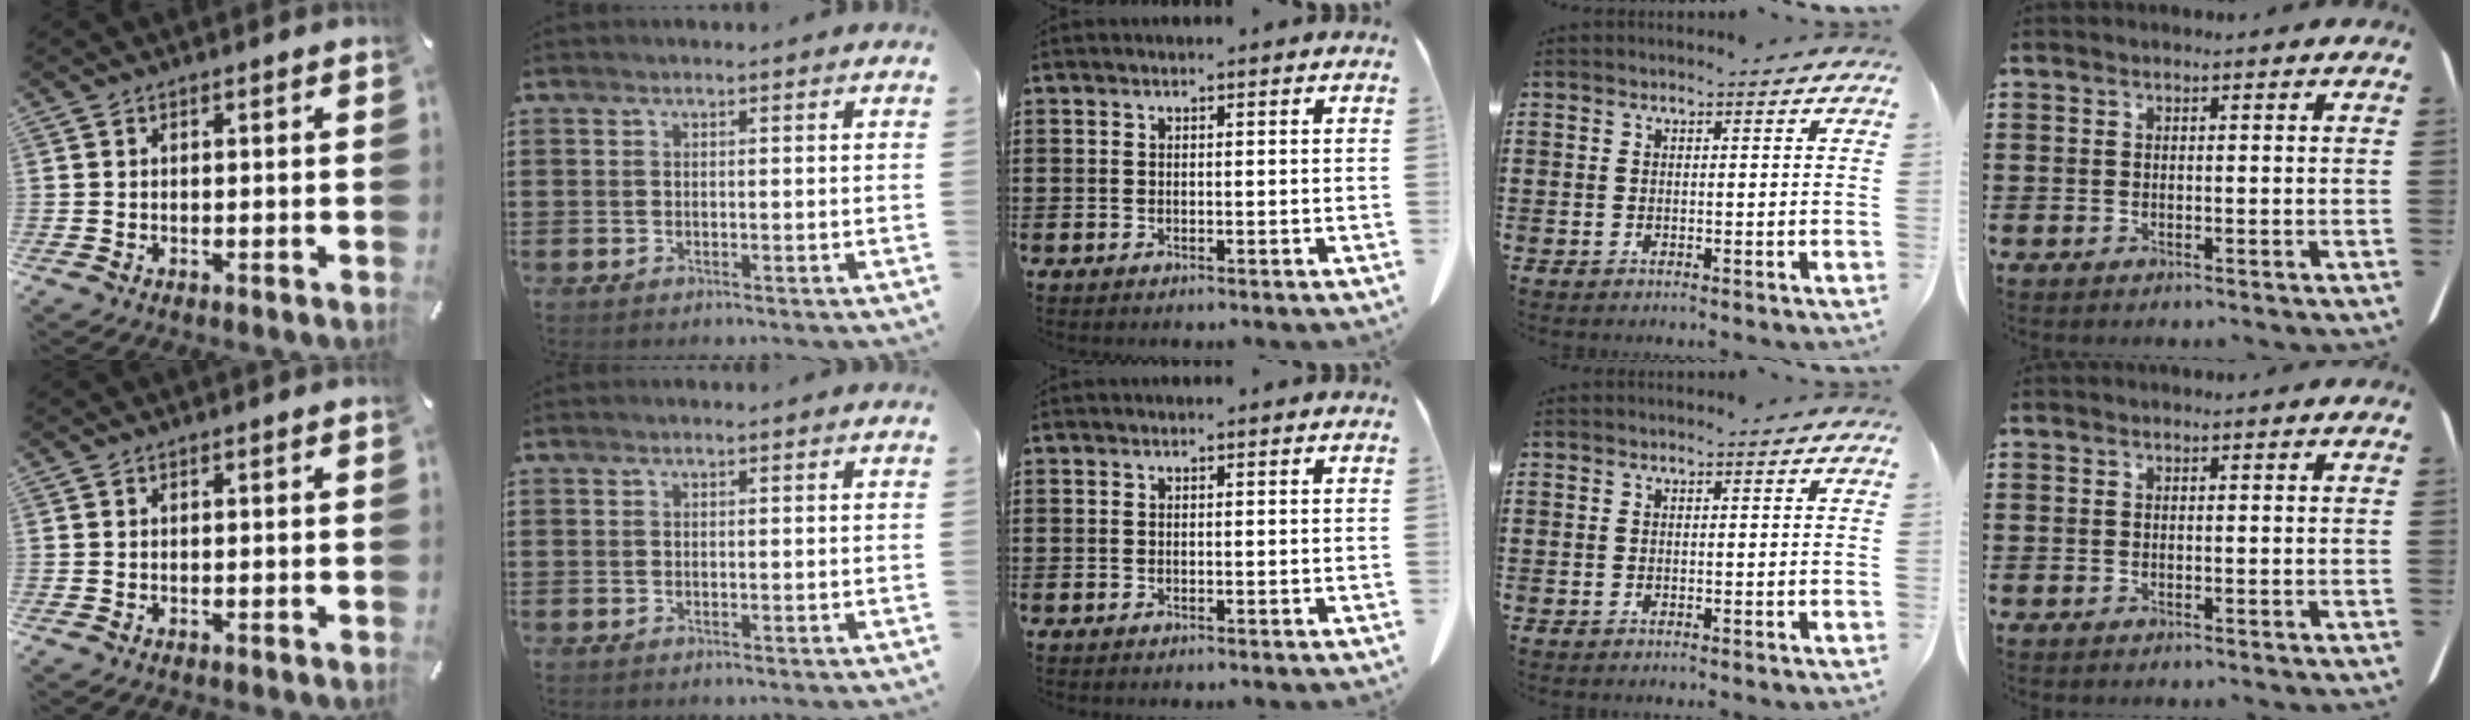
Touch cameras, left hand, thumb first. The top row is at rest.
{}